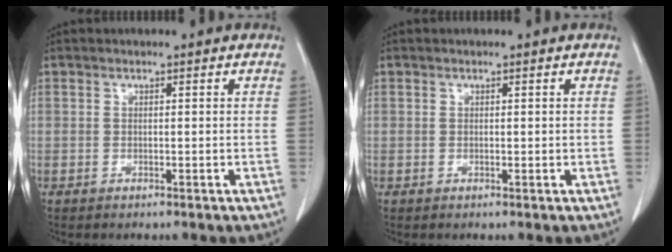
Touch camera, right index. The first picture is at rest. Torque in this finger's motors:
{"motor_torque": [-0.38, 0.61, -0.03, -0.01]}